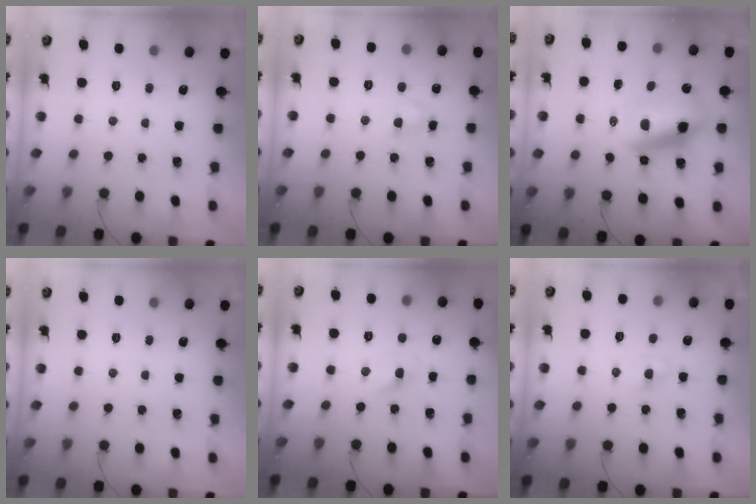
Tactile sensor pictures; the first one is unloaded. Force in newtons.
{"total": 4.0, "press": 3.8, "slide": 1.1}
{"total": 12.5, "press": 12.1, "slide": 3.5}
{"total": 0.0}
{"total": 2.6, "press": 2.4, "slide": 1.1}
{"total": 1.8, "press": 1.7, "slide": 0.7}